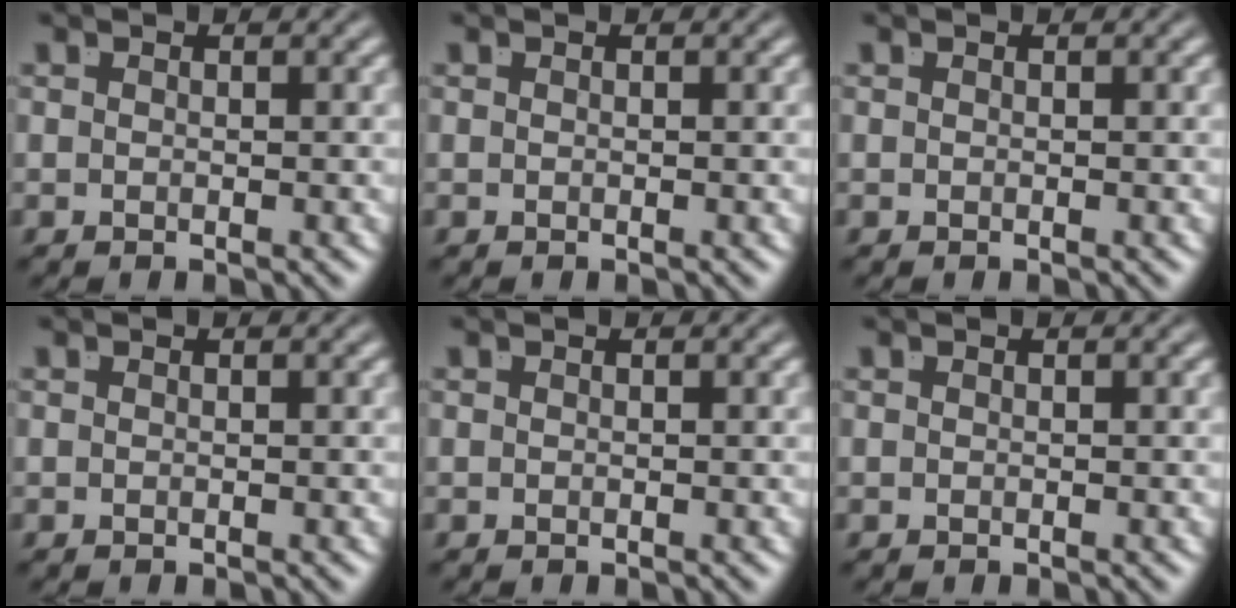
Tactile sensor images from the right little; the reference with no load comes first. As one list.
[{"total": 0.0}, {"total": 0.0}, {"total": 0.0}, {"total": 0.0}, {"total": 0.0}]